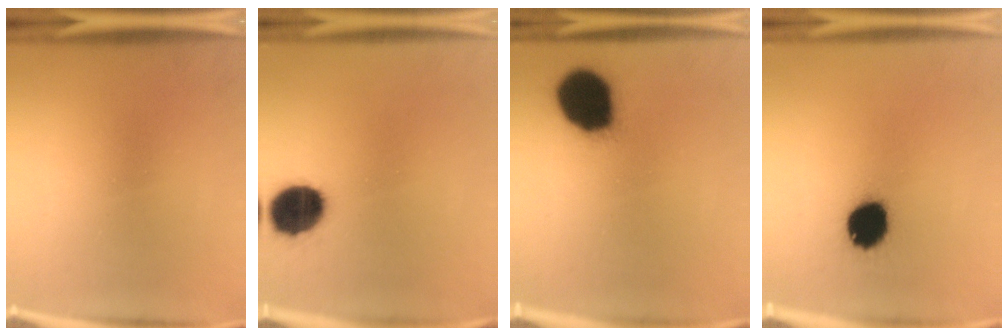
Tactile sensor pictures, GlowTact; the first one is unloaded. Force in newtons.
{"total": 13.3}
{"total": 17.1}
{"total": 12.1}